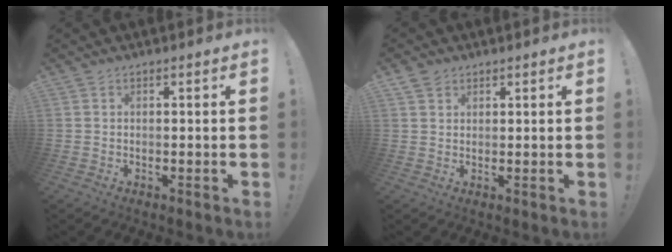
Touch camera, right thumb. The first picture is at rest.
{"total": 2.8, "force": [2.0, 1.9, 0.6], "torque": [0.000, -0.010, 0.035]}